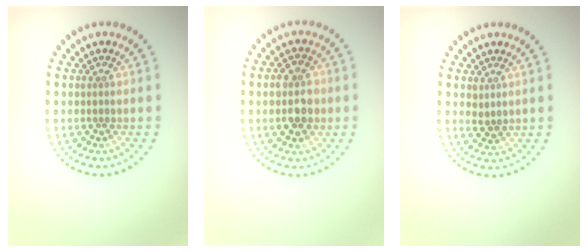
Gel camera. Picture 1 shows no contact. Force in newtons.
{"total": 3.7, "press": 3.7, "slide": 0.1}
{"total": 1.1, "press": 1.0, "slide": 0.5}